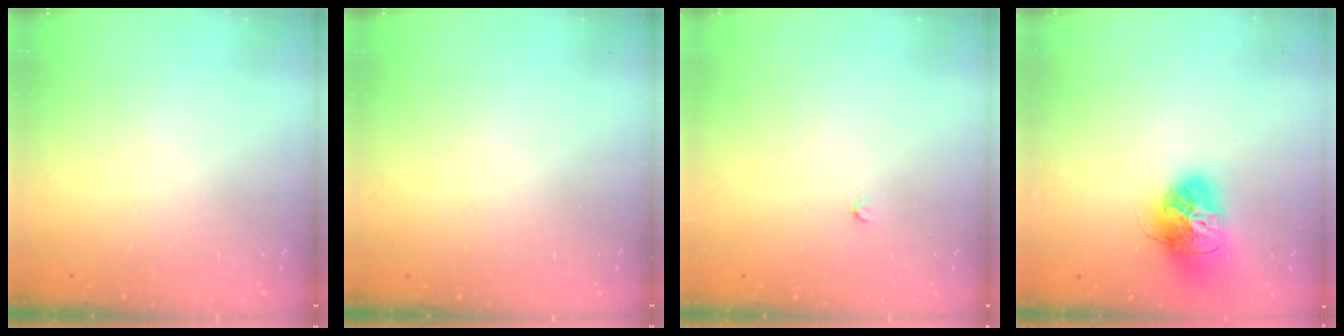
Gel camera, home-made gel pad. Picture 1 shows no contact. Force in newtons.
{"total": 0.0}
{"total": 2.0, "press": 2.0, "slide": 0.3}
{"total": 17.1, "press": 17.0, "slide": 1.9}